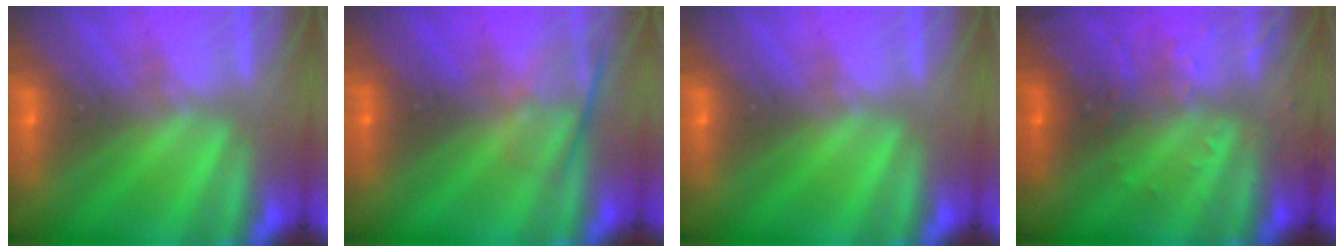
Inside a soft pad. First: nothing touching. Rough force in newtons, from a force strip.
{"total": 2.4}
{"total": 0.0}
{"total": 2.9}